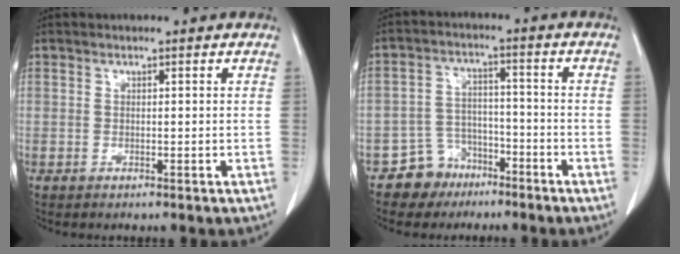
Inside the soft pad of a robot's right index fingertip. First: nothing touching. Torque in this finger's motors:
{"motor_torque": [-0.24, -0.12, -0.59, -0.21]}